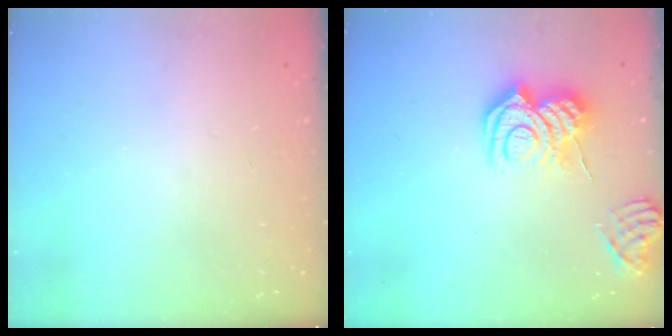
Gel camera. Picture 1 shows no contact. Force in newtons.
{"total": 12.1, "press": 12.1, "slide": 1.2}